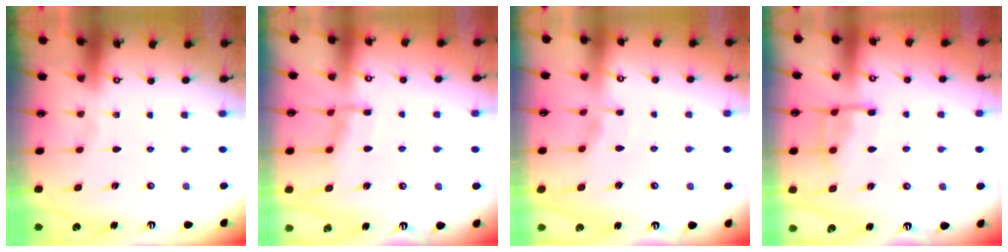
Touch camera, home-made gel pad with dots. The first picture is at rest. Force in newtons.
{"total": 7.7, "press": 7.7, "slide": 0.7}
{"total": 3.2, "press": 3.2, "slide": 0.5}
{"total": 9.5, "press": 9.5, "slide": 0.9}